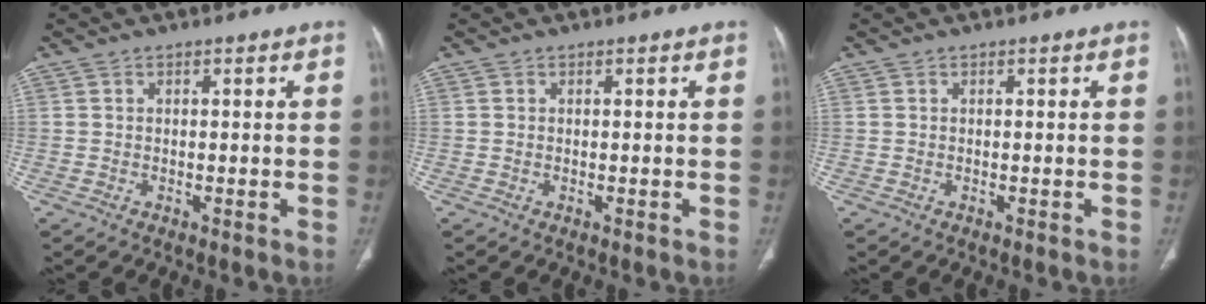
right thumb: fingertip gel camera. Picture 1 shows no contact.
{"total": 0.0}
{"total": 0.0}